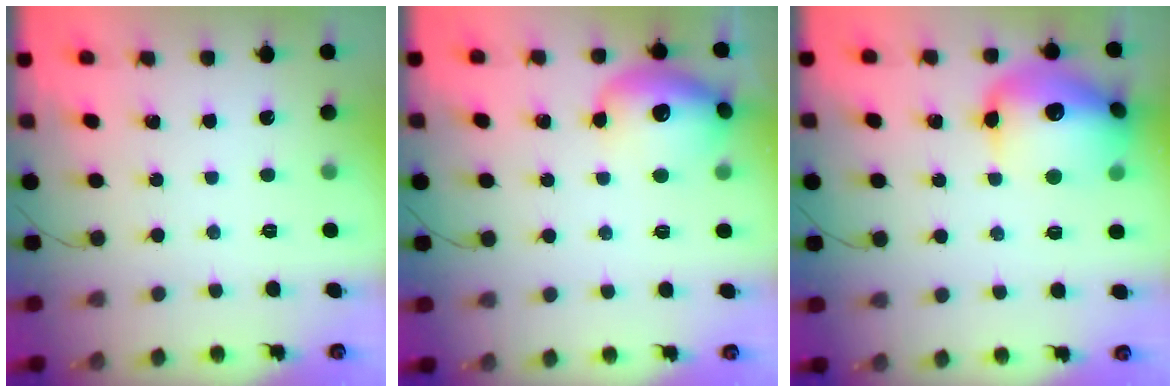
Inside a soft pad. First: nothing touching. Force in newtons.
{"total": 16.8, "press": 15.9, "slide": 5.5}
{"total": 20.3, "press": 20.2, "slide": 2.0}